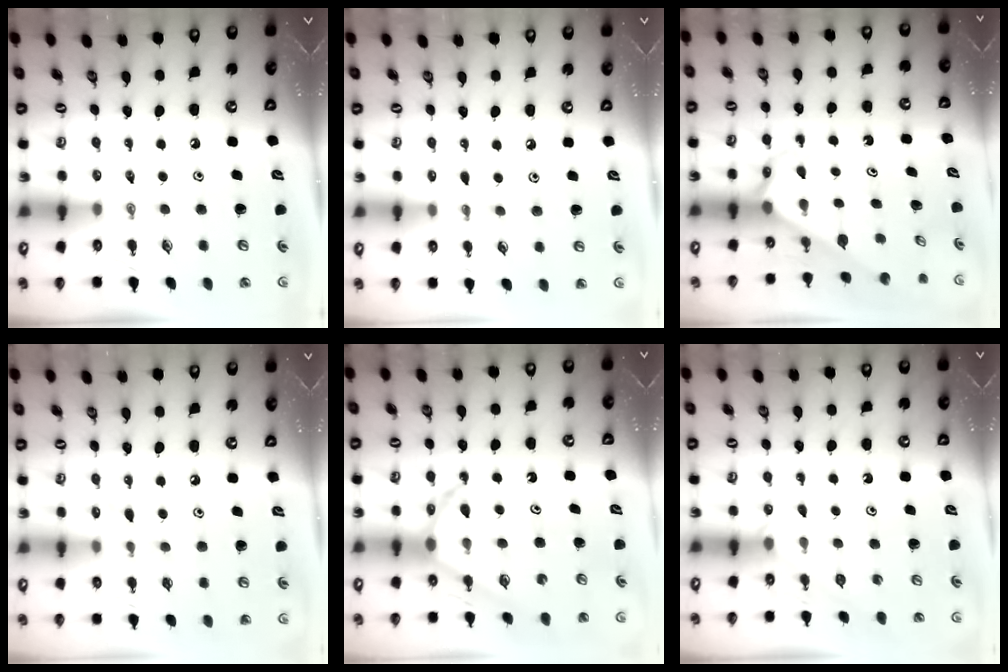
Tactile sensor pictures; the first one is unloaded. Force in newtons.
{"total": 3.1, "press": 3.1, "slide": 0.3}
{"total": 2.7, "press": 2.7, "slide": 0.1}
{"total": 5.4, "press": 5.4, "slide": 0.4}
{"total": 10.4, "press": 10.3, "slide": 0.9}
{"total": 2.6, "press": 2.6, "slide": 0.3}